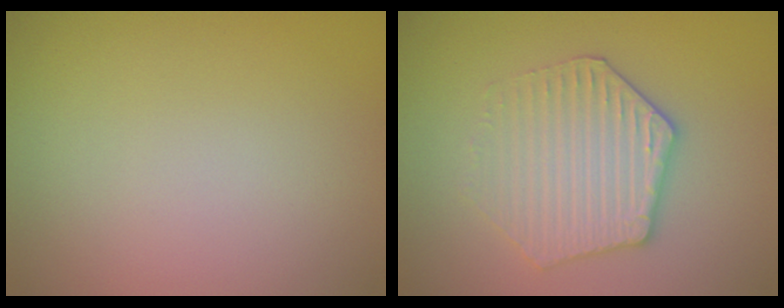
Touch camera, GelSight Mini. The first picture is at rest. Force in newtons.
{"total": 4.0, "press": 3.8, "slide": 1.2}